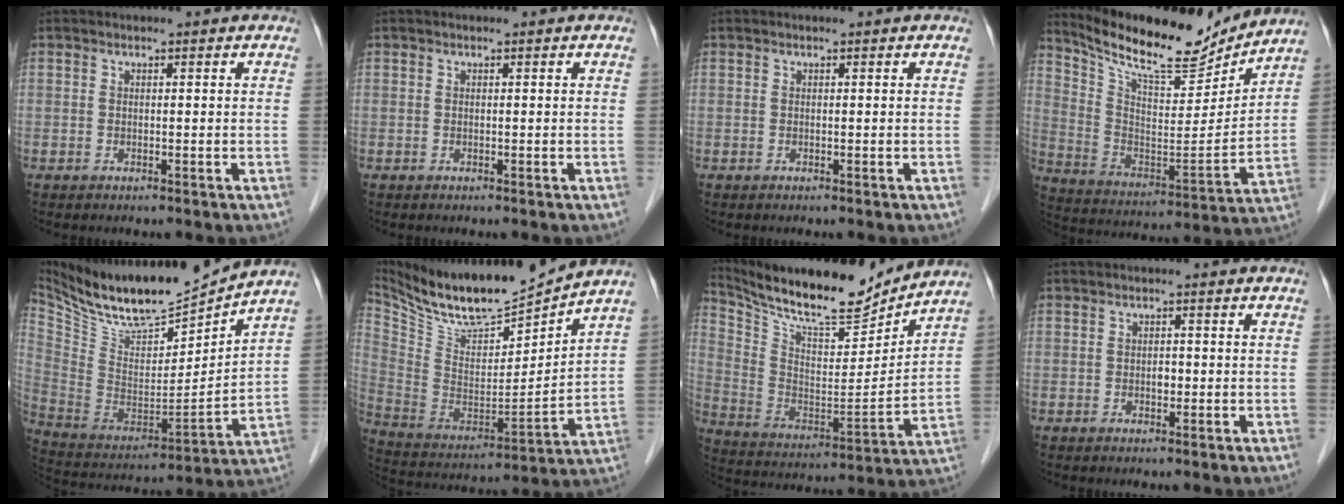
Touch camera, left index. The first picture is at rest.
{"total": 0.0}
{"total": 0.0}
{"total": 17.3, "force": [15.8, 3.1, 6.2], "torque": [-0.125, -0.024, 0.263]}
{"total": 17.8, "force": [16.3, 1.8, 6.9], "torque": [-0.144, -0.025, 0.297]}
{"total": 15.0, "force": [14.1, 0.9, 5.0], "torque": [-0.111, -0.016, 0.266]}
{"total": 18.9, "force": [17.1, 2.4, 7.6], "torque": [-0.154, -0.017, 0.290]}
{"total": 1.2, "force": [-0.2, 0.7, 0.9], "torque": [-0.015, 0.002, -0.004]}